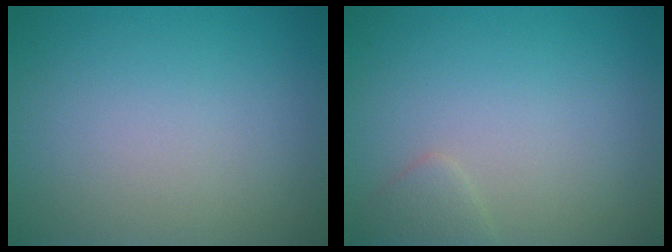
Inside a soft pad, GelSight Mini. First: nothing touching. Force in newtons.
{"total": 1.2, "press": 1.2, "slide": 0.1}